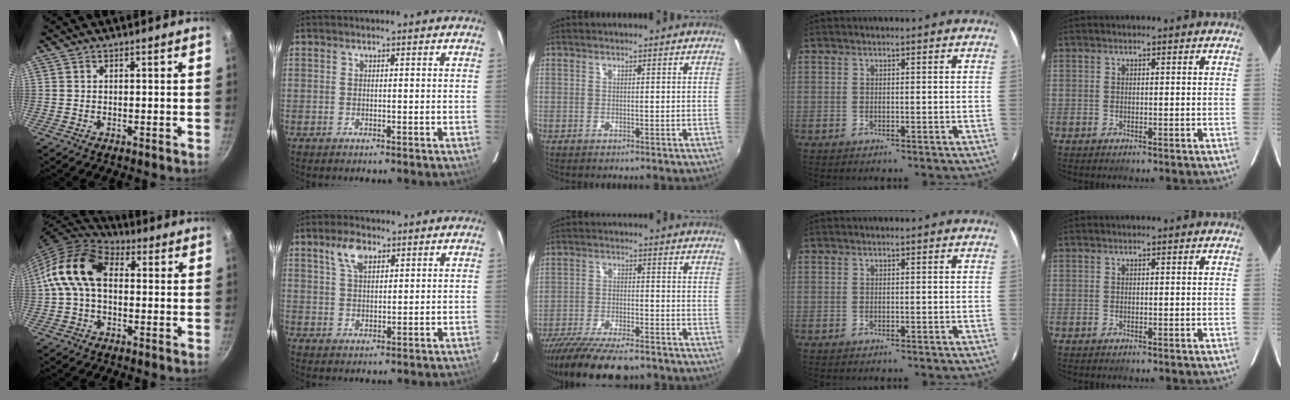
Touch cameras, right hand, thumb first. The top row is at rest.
{"thumb": {"total": 13.0, "force": [0.9, 8.8, 9.6], "torque": [-0.159, 0.031, -0.006]}, "index": {"total": 5.3, "force": [2.9, 2.6, 3.5], "torque": [-0.065, 0.012, 0.055]}, "middle": {"total": 14.8, "force": [-12.0, 3.8, 7.7], "torque": [-0.161, -0.039, -0.199]}}